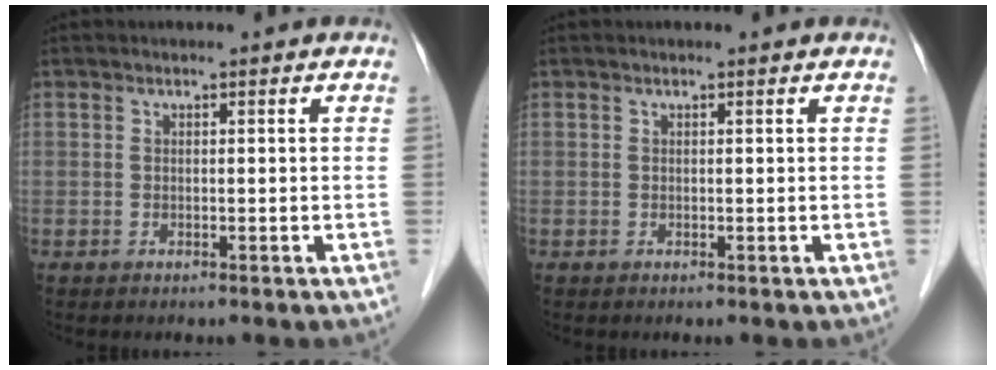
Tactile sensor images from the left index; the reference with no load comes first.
{"total": 0.0}